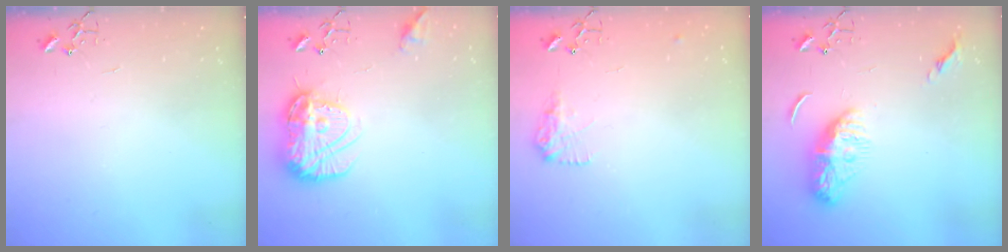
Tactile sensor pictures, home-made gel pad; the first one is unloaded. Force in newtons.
{"total": 15.5, "press": 15.4, "slide": 1.4}
{"total": 10.2, "press": 10.2, "slide": 0.3}
{"total": 10.0, "press": 10.0, "slide": 1.0}